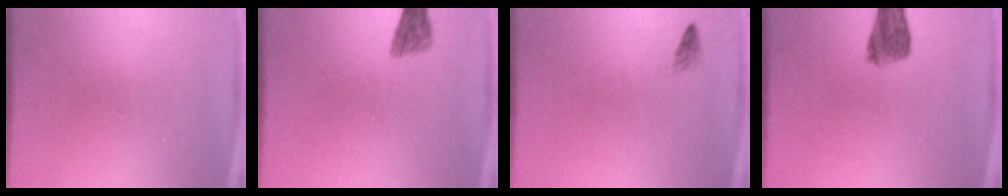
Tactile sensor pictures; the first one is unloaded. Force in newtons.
{"total": 1.8}
{"total": 0.8}
{"total": 5.6}